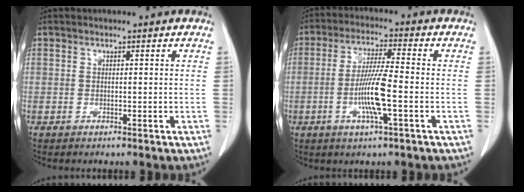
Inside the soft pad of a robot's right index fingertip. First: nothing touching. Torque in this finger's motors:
{"motor_torque": [0.26, -0.10, 0.20, 0.09]}